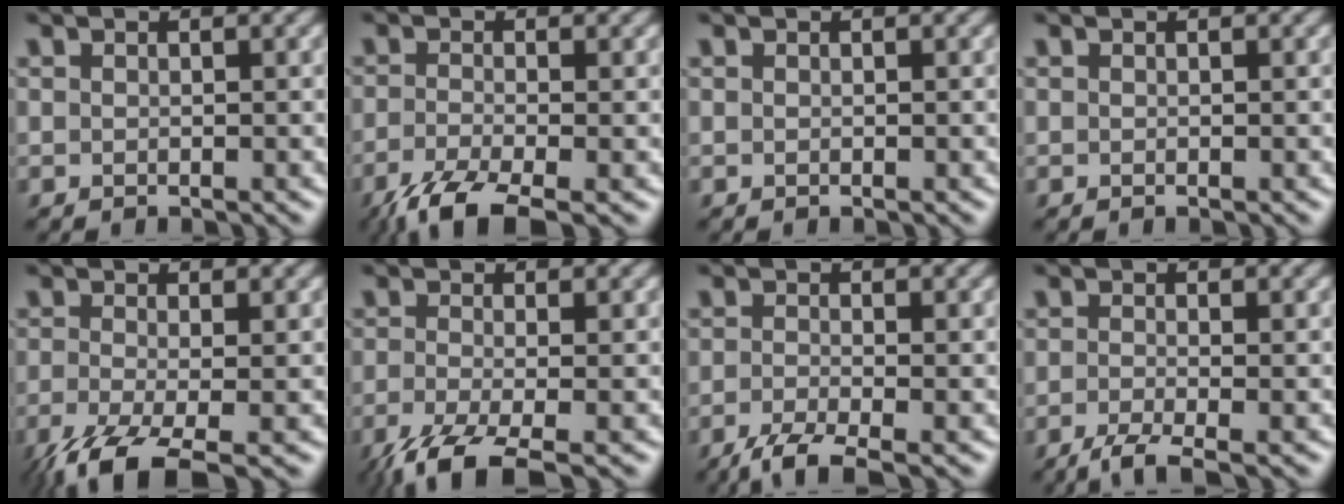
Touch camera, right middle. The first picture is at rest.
{"total": 5.2, "force": [-3.5, 1.2, 3.6], "torque": [-0.077, -0.014, -0.078]}
{"total": 0.0}
{"total": 0.0}
{"total": 6.8, "force": [-3.7, 2.1, 5.3], "torque": [-0.117, -0.023, -0.071]}
{"total": 6.1, "force": [-3.7, 1.7, 4.6], "torque": [-0.092, -0.018, -0.077]}
{"total": 3.4, "force": [-2.3, 0.6, 2.4], "torque": [-0.047, -0.008, -0.056]}
{"total": 2.8, "force": [-1.8, 0.5, 2.1], "torque": [-0.040, -0.007, -0.046]}